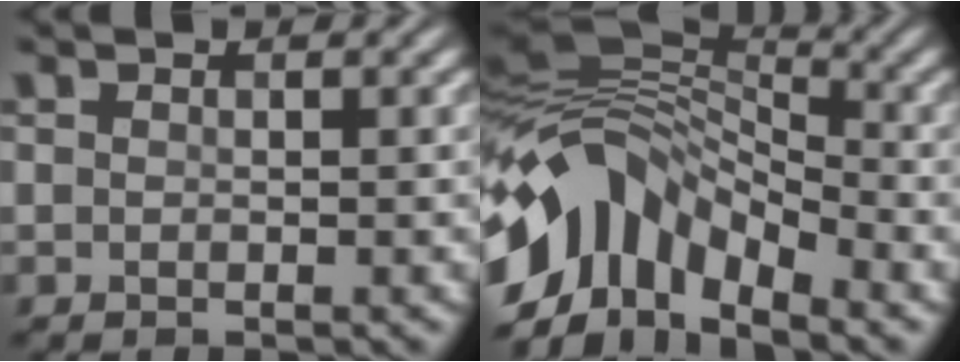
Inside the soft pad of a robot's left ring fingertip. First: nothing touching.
{"total": 11.0, "force": [-4.8, 6.4, 7.6], "torque": [-0.132, 0.015, -0.100]}